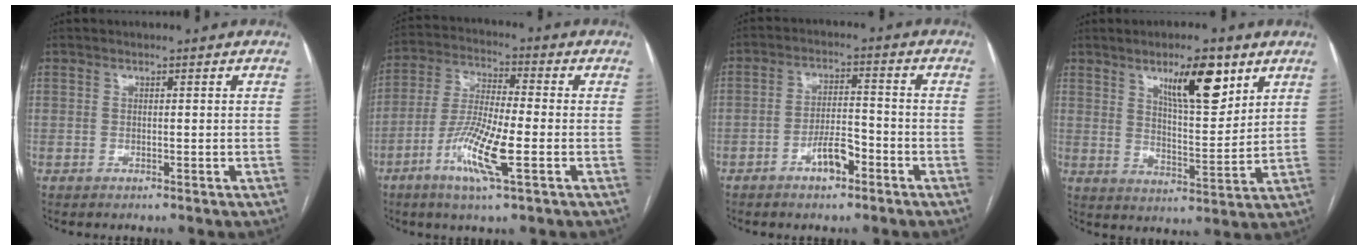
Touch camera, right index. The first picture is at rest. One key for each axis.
{"total": 11.3, "fx": -4.2, "fy": 1.3, "fz": 10.4, "tx": -0.212, "ty": -0.010, "tz": -0.082}
{"total": 5.4, "fx": -3.1, "fy": 1.9, "fz": 4.1, "tx": -0.076, "ty": 0.010, "tz": -0.052}
{"total": 10.7, "fx": 6.1, "fy": 2.7, "fz": 8.4, "tx": -0.136, "ty": -0.003, "tz": 0.102}